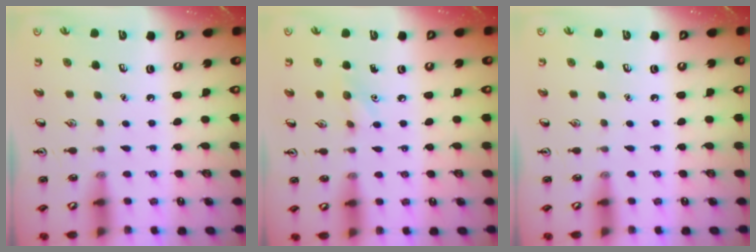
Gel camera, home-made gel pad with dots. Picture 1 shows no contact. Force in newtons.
{"total": 6.1, "press": 5.8, "slide": 1.6}
{"total": 0.0}